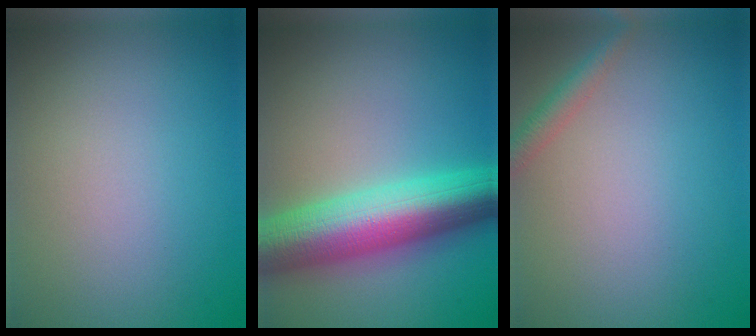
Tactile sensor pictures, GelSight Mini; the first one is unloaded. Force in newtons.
{"total": 10.5, "press": 10.5, "slide": 0.1}
{"total": 1.8, "press": 1.8, "slide": 0.1}